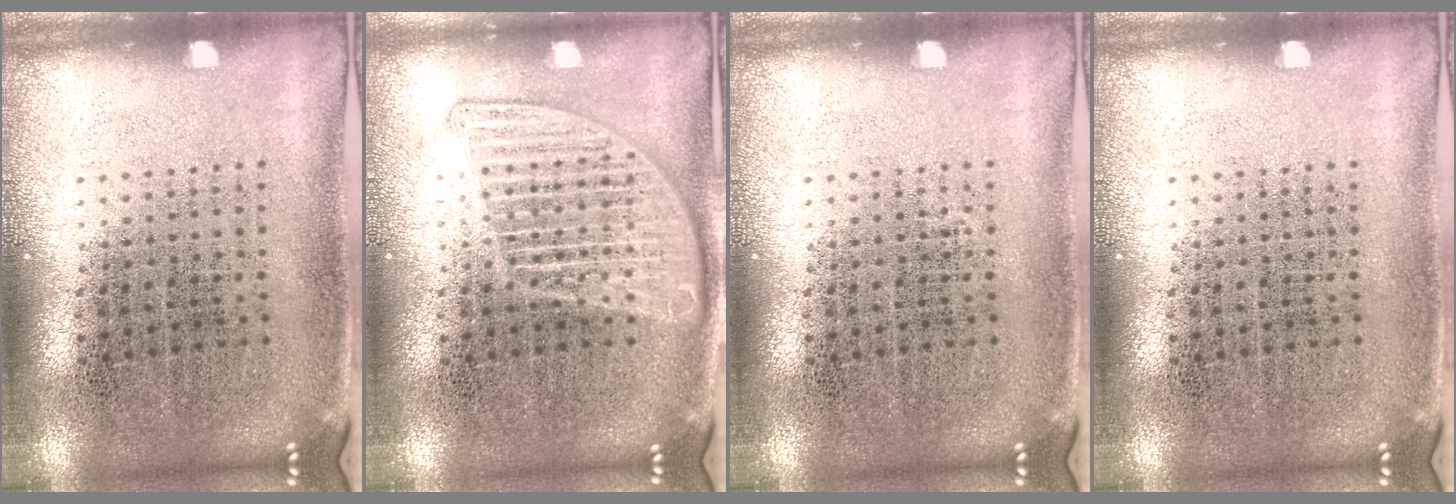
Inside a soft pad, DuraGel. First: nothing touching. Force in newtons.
{"total": 2.8, "press": 2.7, "slide": 0.3}
{"total": 0.0}
{"total": 0.0}